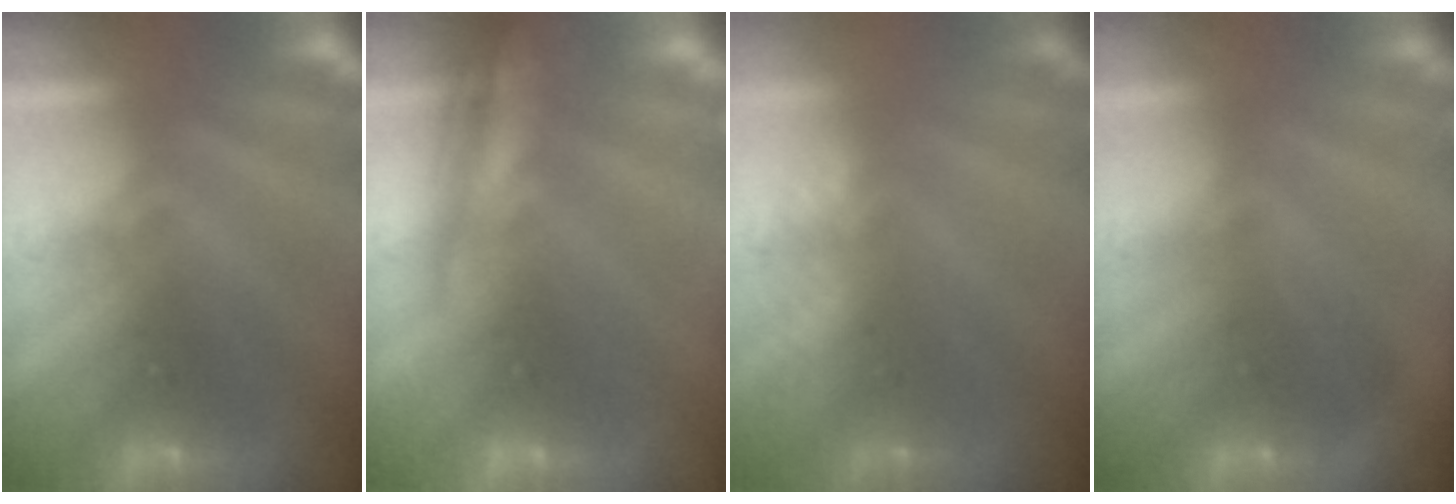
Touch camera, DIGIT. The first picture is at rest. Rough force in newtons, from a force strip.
{"total": 2.4}
{"total": 2.7}
{"total": 1.7}